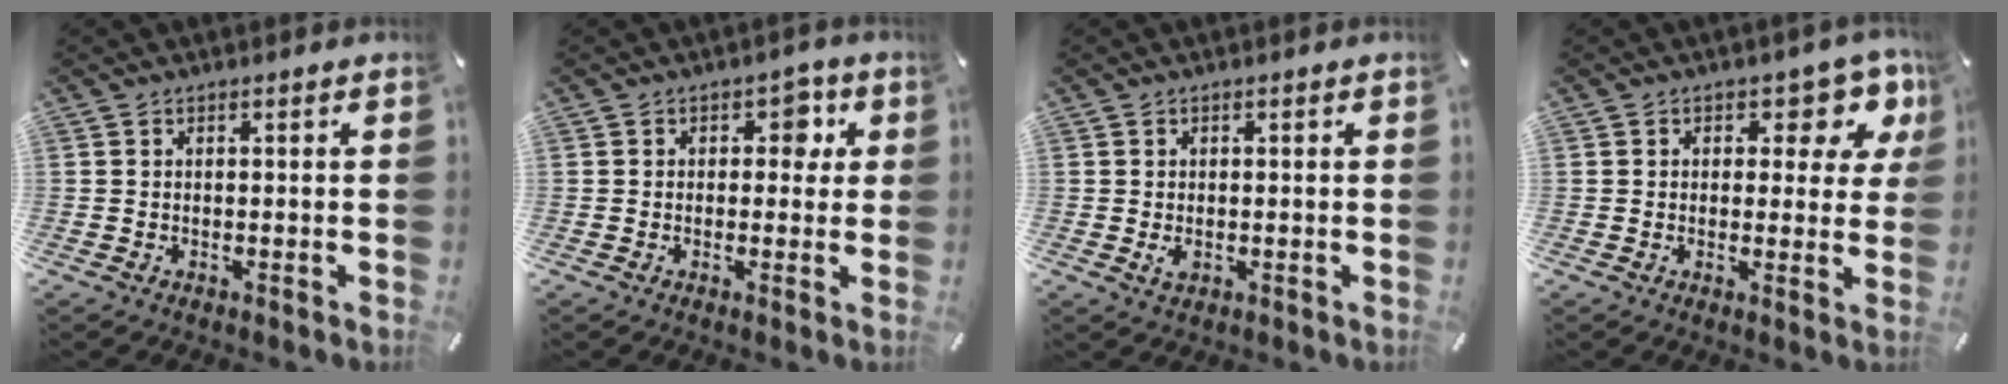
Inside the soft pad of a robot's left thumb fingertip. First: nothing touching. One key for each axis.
{"total": 4.8, "fx": 1.2, "fy": 3.5, "fz": 3.2, "tx": -0.021, "ty": -0.006, "tz": 0.007}
{"total": 1.7, "fx": -0.3, "fy": 1.1, "fz": 1.2, "tx": -0.029, "ty": -0.001, "tz": -0.006}
{"total": 8.2, "fx": 3.8, "fy": 5.0, "fz": 5.4, "tx": -0.059, "ty": -0.018, "tz": 0.061}